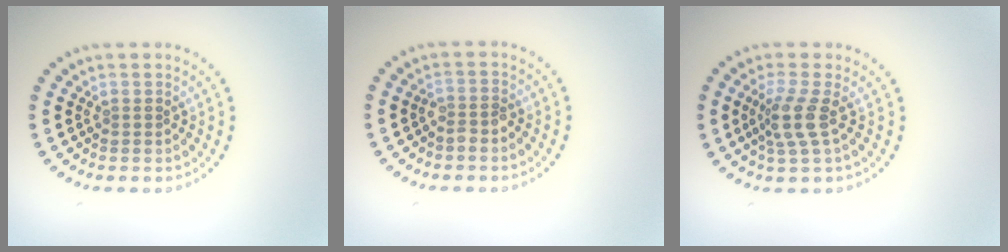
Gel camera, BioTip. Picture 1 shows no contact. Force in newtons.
{"total": 1.4, "press": 1.3, "slide": 0.7}
{"total": 2.7, "press": 2.1, "slide": 1.7}